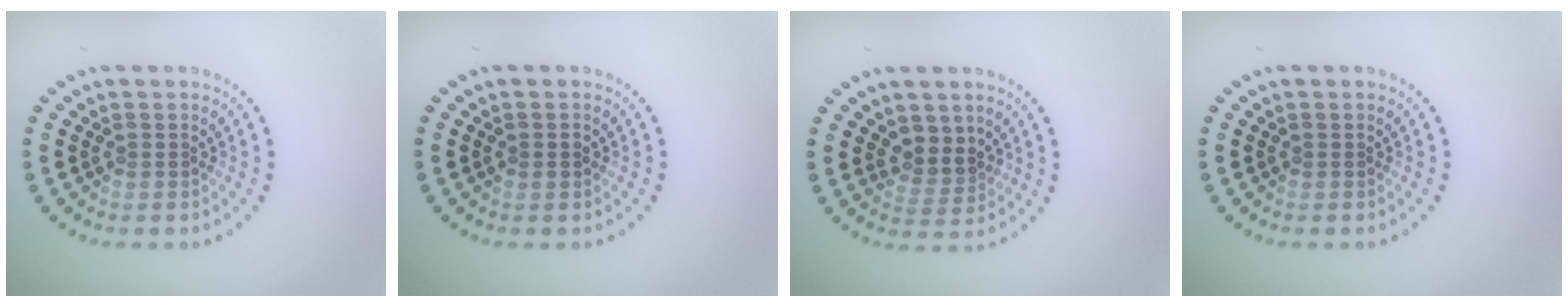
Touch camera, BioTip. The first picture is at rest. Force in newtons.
{"total": 1.0, "press": 1.0, "slide": 0.1}
{"total": 2.6, "press": 2.1, "slide": 1.6}
{"total": 0.0}